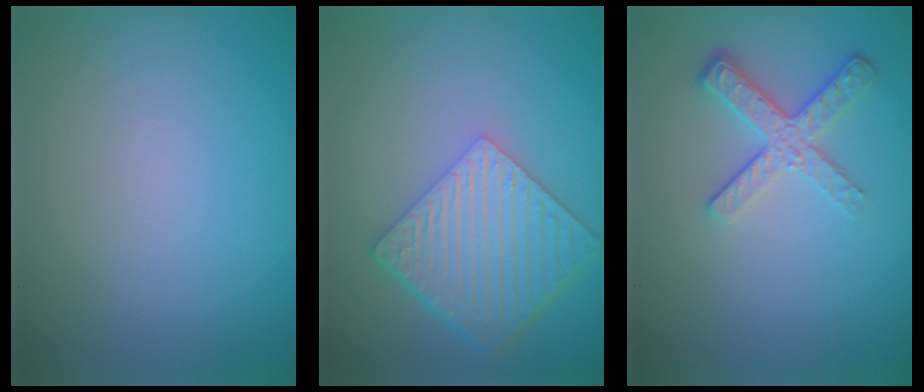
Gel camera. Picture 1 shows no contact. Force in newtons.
{"total": 6.9, "press": 4.8, "slide": 4.9}
{"total": 3.7, "press": 2.7, "slide": 2.4}